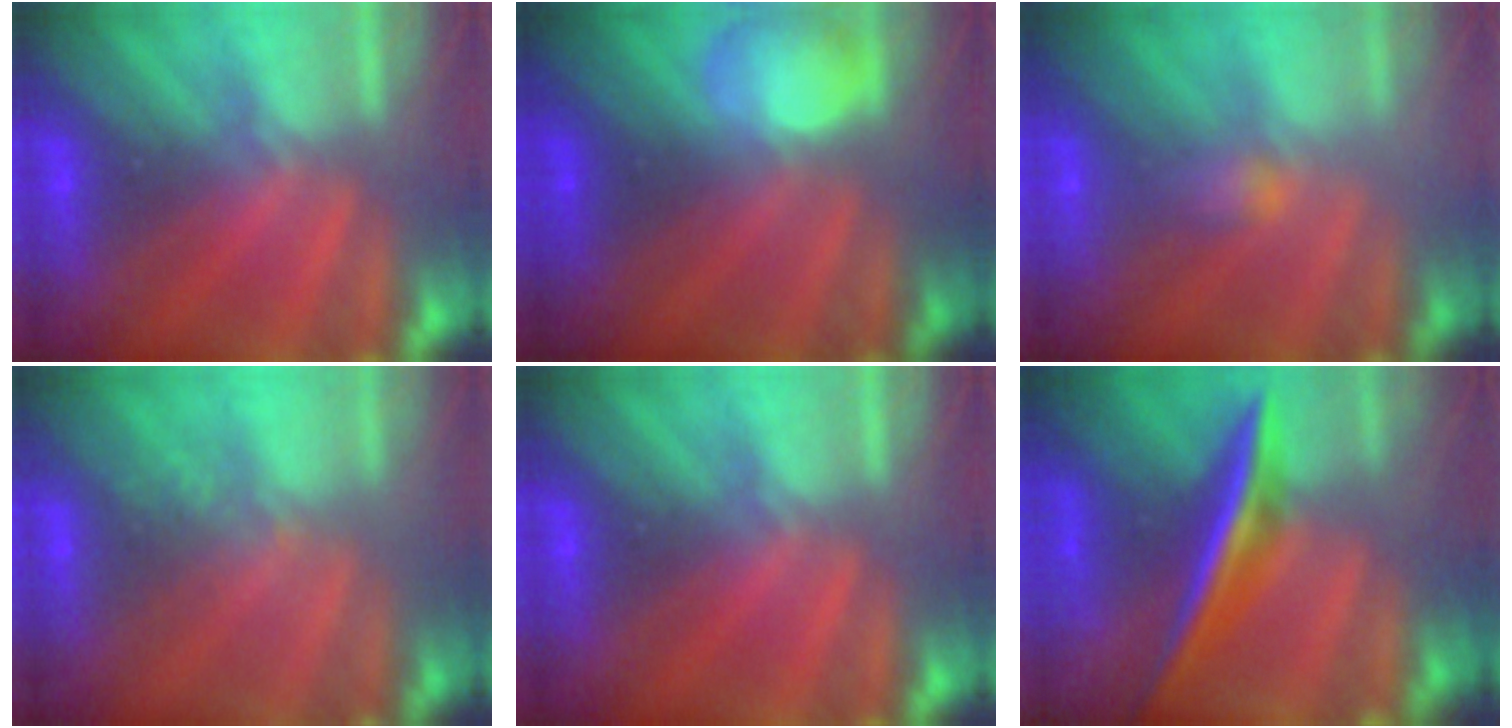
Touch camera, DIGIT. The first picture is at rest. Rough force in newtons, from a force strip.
{"total": 2.5}
{"total": 2.2}
{"total": 2.7}
{"total": 0.0}
{"total": 7.6}